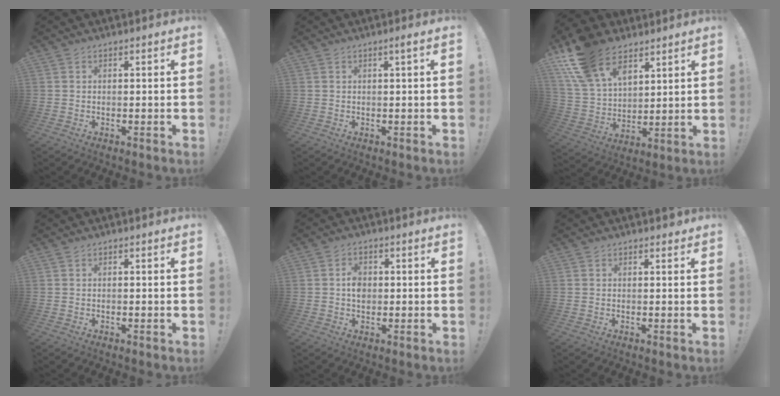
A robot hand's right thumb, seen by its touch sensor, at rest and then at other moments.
{"total": 1.8, "force": [0.5, -0.2, 1.7], "torque": [-0.025, -0.002, 0.004]}
{"total": 19.8, "force": [11.5, 12.1, 10.5], "torque": [-0.209, -0.057, 0.216]}
{"total": 0.0}
{"total": 4.3, "force": [-0.1, 3.4, 2.7], "torque": [-0.031, 0.002, -0.005]}
{"total": 0.7, "force": [0.5, 0.4, 0.1], "torque": [0.013, -0.007, 0.007]}